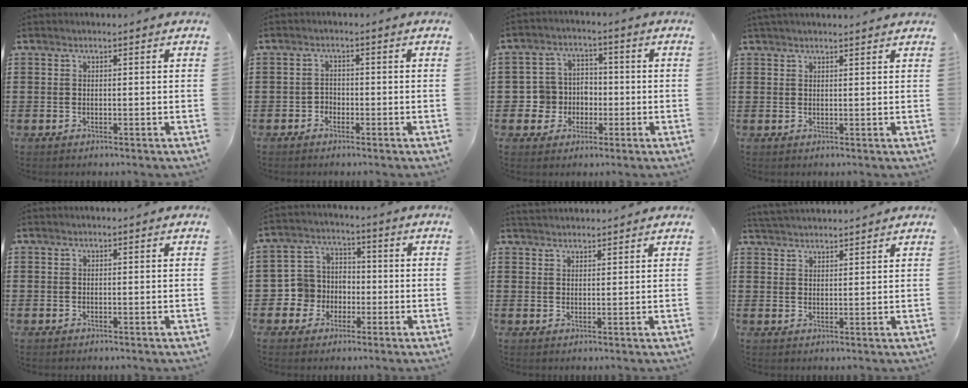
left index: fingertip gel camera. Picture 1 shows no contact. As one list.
[{"total": 1.5, "force": [-1.3, 0.9, 0.0], "torque": [-0.006, 0.003, -0.029]}, {"total": 5.6, "force": [-1.3, 5.3, 1.2], "torque": [-0.047, 0.012, -0.027]}, {"total": 1.4, "force": [1.4, 0.1, 0.3], "torque": [-0.010, 0.001, 0.027]}, {"total": 0.0}, {"total": 6.0, "force": [-1.8, 5.7, 0.8], "torque": [-0.051, 0.009, -0.040]}, {"total": 1.9, "force": [1.9, 0.1, -0.2], "torque": [-0.002, 0.000, 0.036]}, {"total": 2.5, "force": [2.5, -0.1, -0.2], "torque": [-0.005, -0.004, 0.048]}]